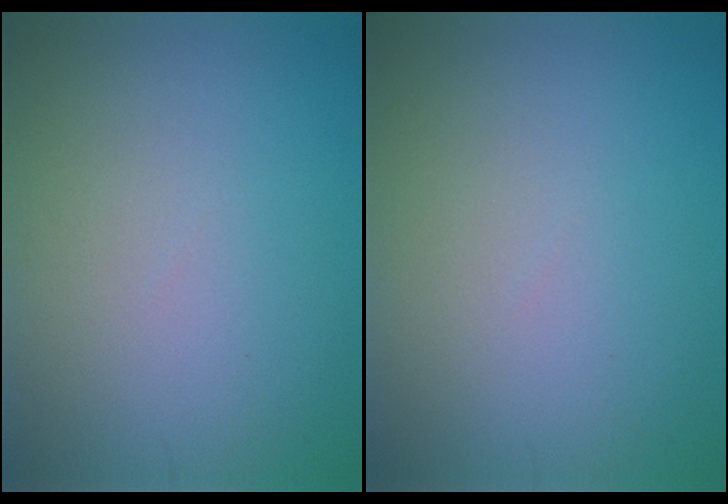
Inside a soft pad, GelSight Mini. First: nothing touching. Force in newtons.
{"total": 0.0}